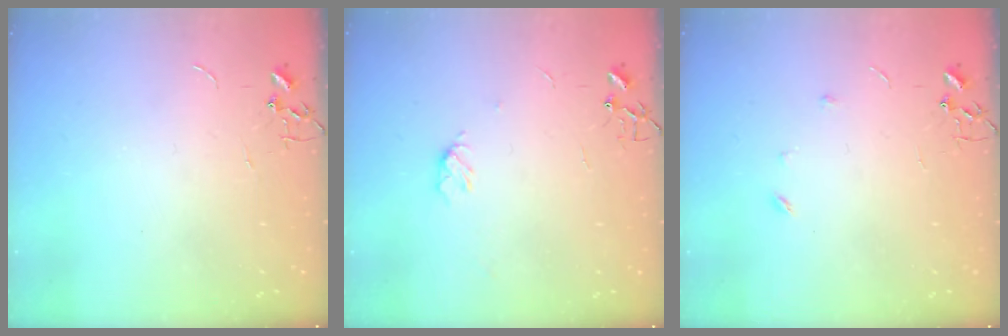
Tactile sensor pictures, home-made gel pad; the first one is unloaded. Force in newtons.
{"total": 4.5, "press": 4.5, "slide": 0.6}
{"total": 3.6, "press": 3.5, "slide": 0.7}